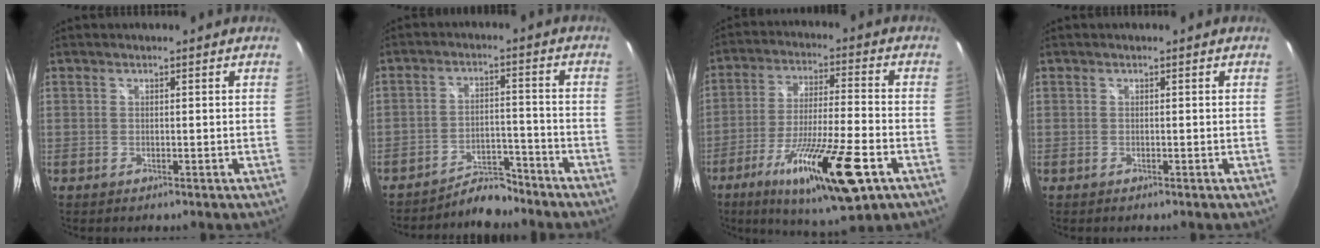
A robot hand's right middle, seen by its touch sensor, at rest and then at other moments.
{"total": 6.5, "force": [-6.2, 1.6, 1.0], "torque": [-0.026, 0.012, -0.099]}
{"total": 19.2, "force": [-9.4, 3.3, 16.4], "torque": [-0.302, -0.044, -0.157]}
{"total": 0.0}